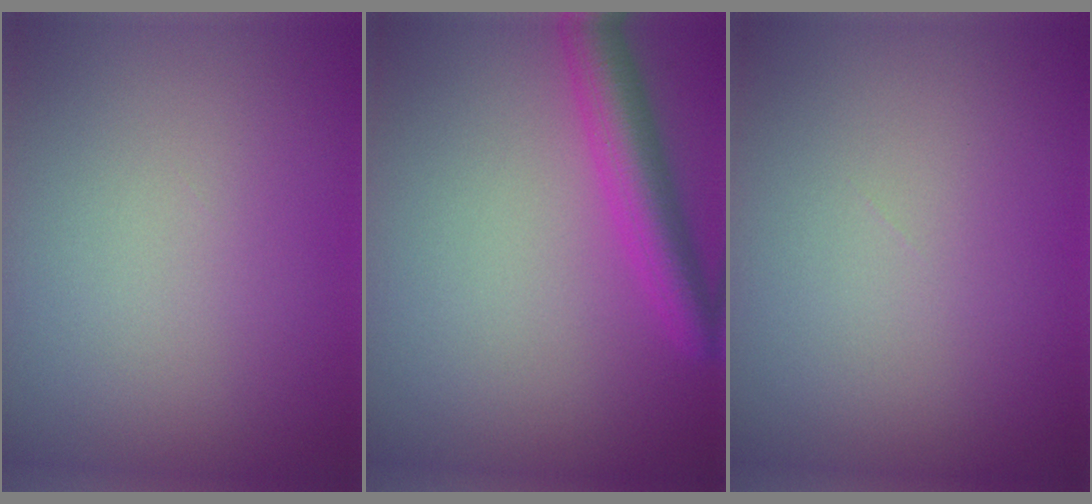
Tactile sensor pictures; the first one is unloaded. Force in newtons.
{"total": 4.3, "press": 4.3, "slide": 0.1}
{"total": 0.0}